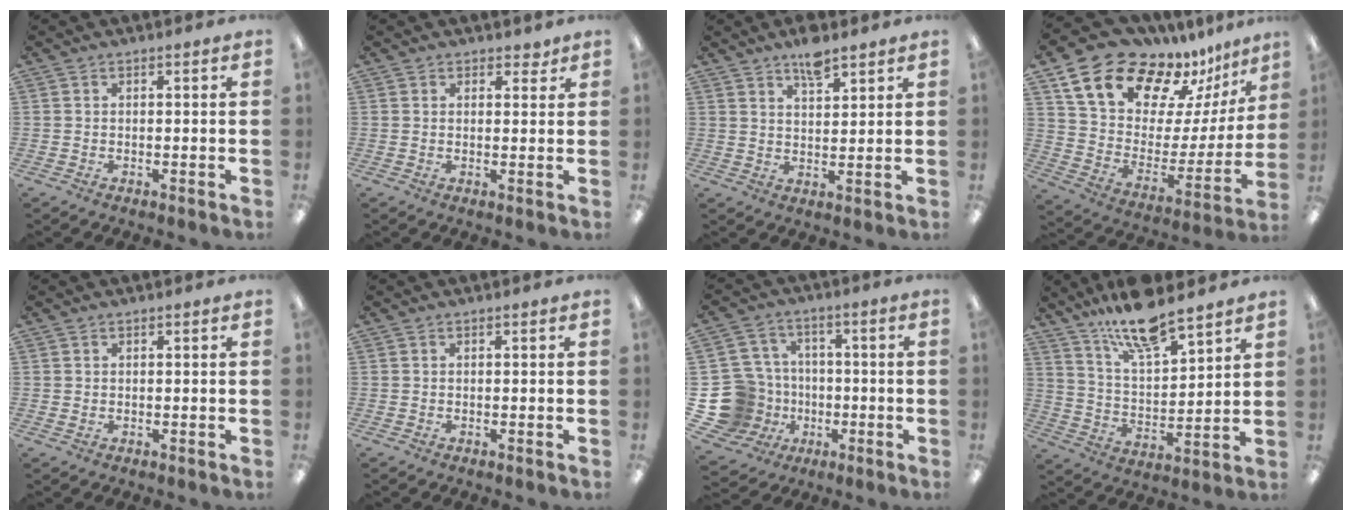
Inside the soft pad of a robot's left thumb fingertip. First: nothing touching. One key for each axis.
{"total": 2.2, "fx": 1.8, "fy": 1.2, "fz": 0.5, "tx": 0.006, "ty": -0.005, "tz": 0.030}
{"total": 6.1, "fx": 4.8, "fy": 2.0, "fz": 3.2, "tx": -0.041, "ty": -0.029, "tz": 0.080}
{"total": 18.5, "fx": 14.8, "fy": 8.7, "fz": 7.0, "tx": -0.124, "ty": -0.113, "tz": 0.269}
{"total": 0.6, "fx": 0.4, "fy": 0.4, "fz": 0.1, "tx": -0.002, "ty": 0.002, "tz": 0.006}
{"total": 0.0}
{"total": 16.6, "fx": -3.6, "fy": 15.2, "fz": 5.5, "tx": -0.140, "ty": 0.026, "tz": -0.036}
{"total": 13.6, "fx": 11.5, "fy": 3.4, "fz": 6.4, "tx": -0.118, "ty": -0.068, "tz": 0.204}